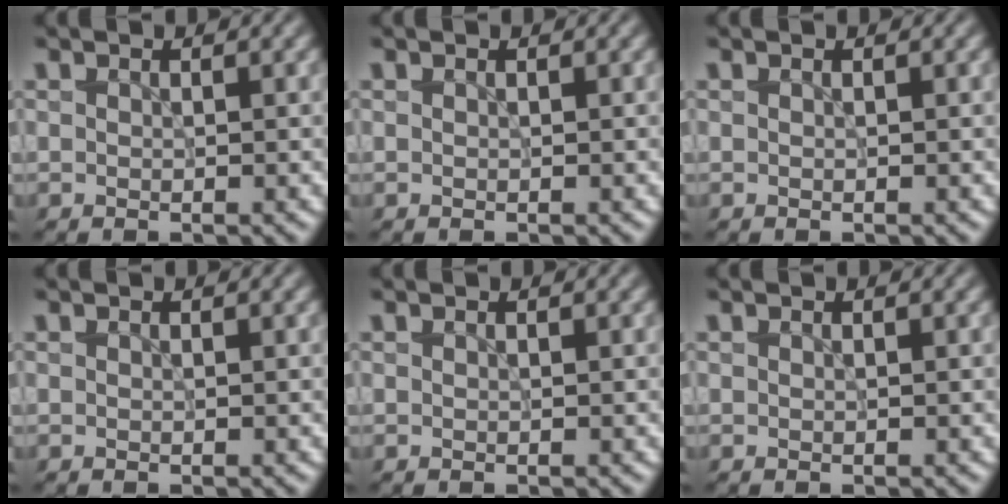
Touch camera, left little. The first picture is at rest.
{"total": 0.0}
{"total": 0.0}
{"total": 0.0}
{"total": 0.0}
{"total": 0.0}